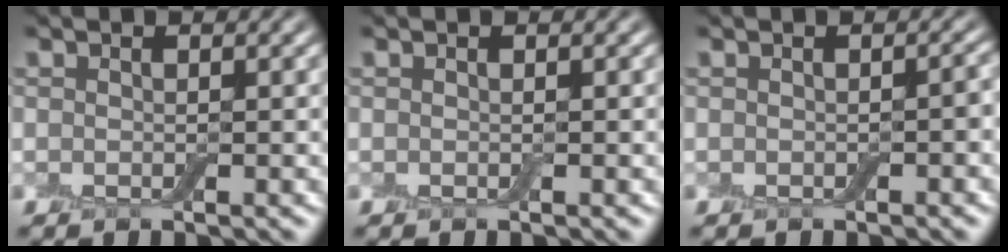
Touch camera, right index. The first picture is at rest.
{"total": 0.0}
{"total": 0.8, "force": [-0.3, 0.2, 0.8], "torque": [-0.011, 0.005, -0.001]}